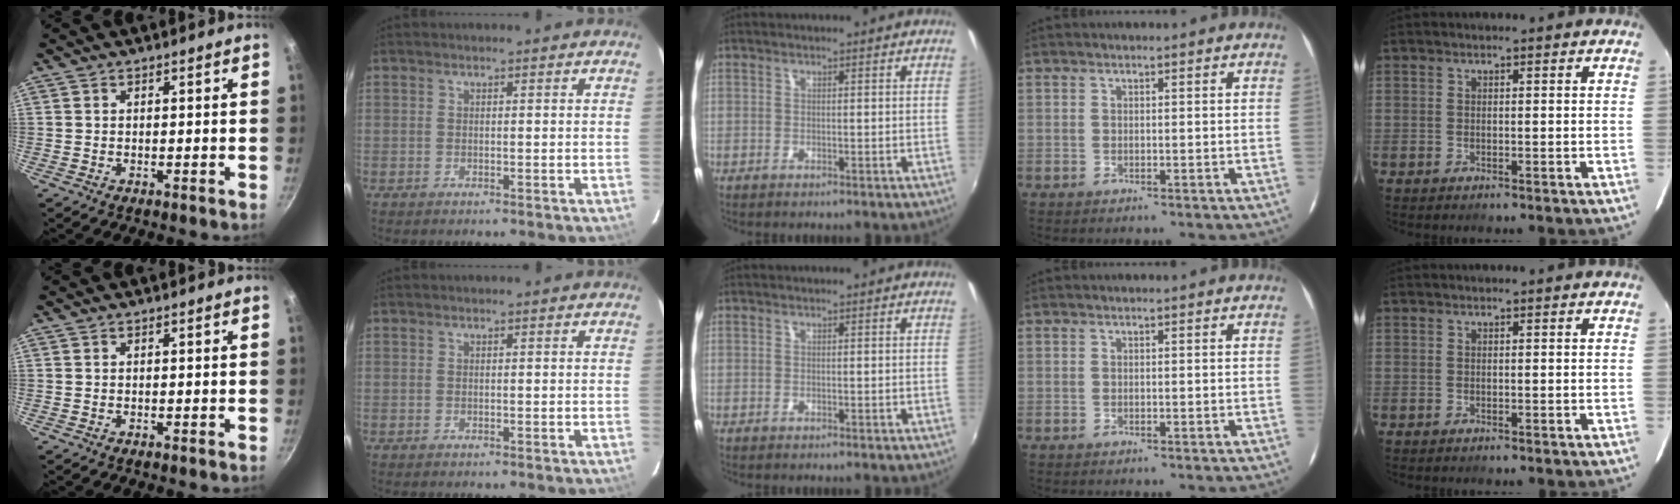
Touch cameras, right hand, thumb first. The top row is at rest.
{}